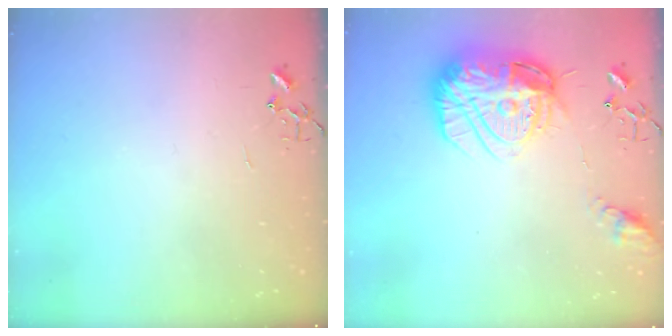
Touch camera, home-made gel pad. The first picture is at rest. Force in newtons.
{"total": 20.4, "press": 20.3, "slide": 1.7}